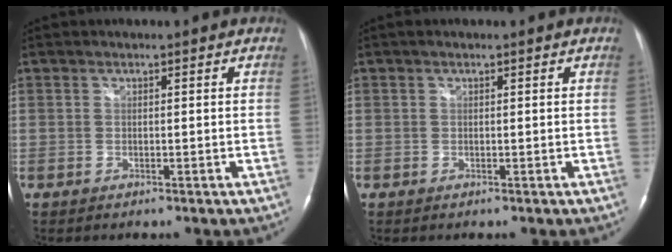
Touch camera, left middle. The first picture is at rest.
{"total": 0.0}